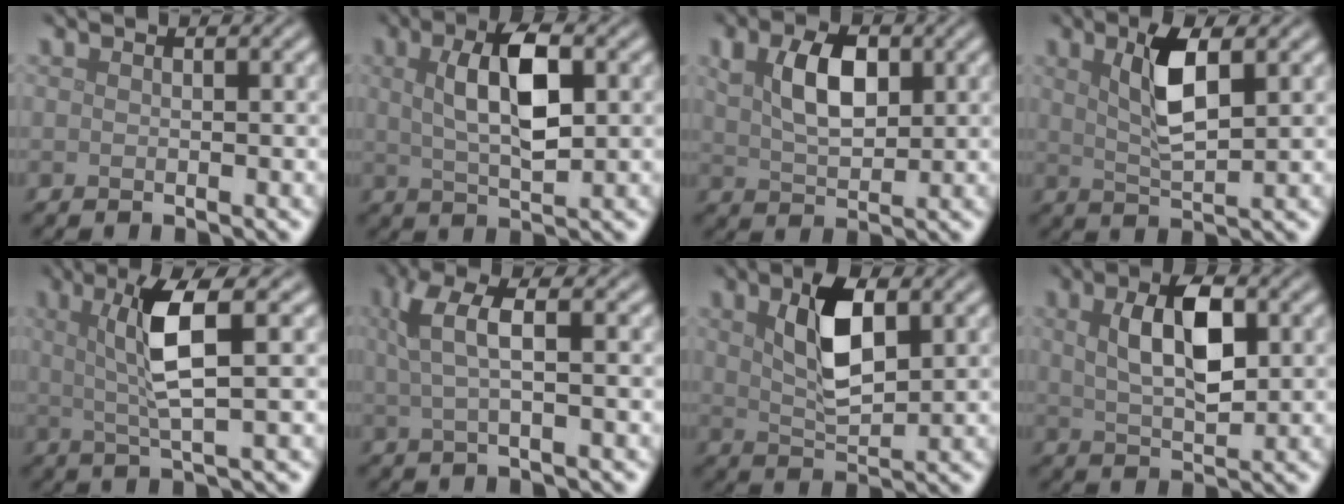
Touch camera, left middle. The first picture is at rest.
{"total": 6.0, "force": [1.4, 2.2, 5.4], "torque": [-0.101, 0.007, 0.024]}
{"total": 4.8, "force": [1.4, 2.6, 3.7], "torque": [-0.075, 0.006, 0.026]}
{"total": 4.6, "force": [1.6, 1.4, 4.1], "torque": [-0.082, 0.004, 0.027]}
{"total": 5.0, "force": [1.2, 0.7, 4.8], "torque": [-0.094, 0.006, 0.025]}
{"total": 3.9, "force": [1.0, 1.1, 3.6], "torque": [-0.069, 0.007, 0.018]}
{"total": 5.7, "force": [1.8, 2.6, 4.7], "torque": [-0.099, 0.005, 0.033]}
{"total": 5.5, "force": [1.4, 2.4, 4.8], "torque": [-0.092, 0.005, 0.025]}